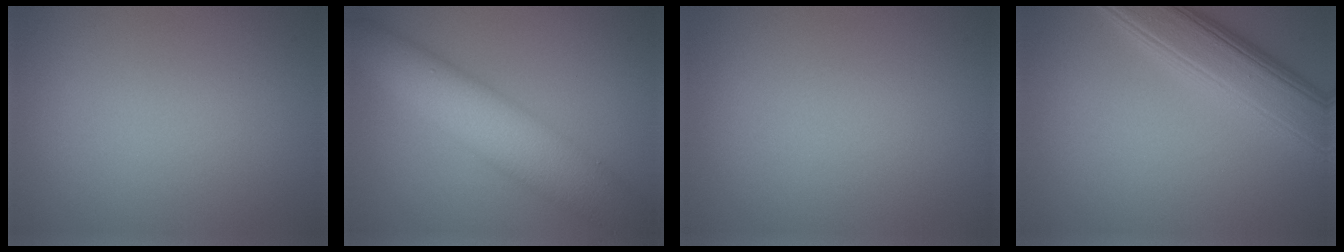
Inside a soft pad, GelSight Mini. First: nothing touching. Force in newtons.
{"total": 8.2, "press": 8.2, "slide": 0.2}
{"total": 0.0}
{"total": 7.0, "press": 7.0, "slide": 0.2}